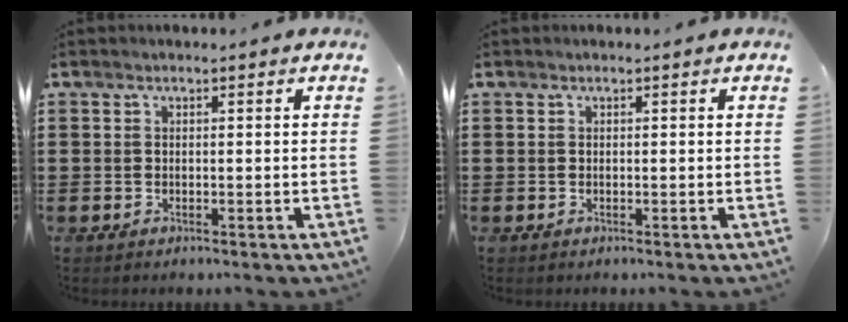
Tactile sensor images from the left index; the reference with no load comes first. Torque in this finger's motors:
{"motor_torque": [-0.02, -0.01, 0.00, 0.00]}